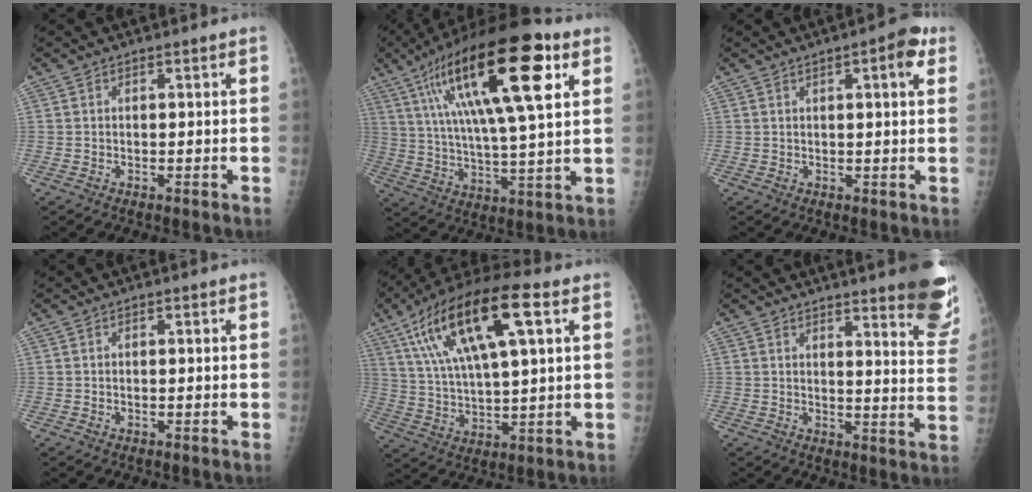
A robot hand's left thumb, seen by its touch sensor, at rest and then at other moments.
{"total": 25.3, "force": [10.3, 6.8, 22.0], "torque": [-0.381, -0.003, 0.167]}
{"total": 5.0, "force": [2.2, 1.3, 4.3], "torque": [-0.049, -0.002, 0.023]}
{"total": 0.0}
{"total": 21.2, "force": [8.6, 6.9, 18.1], "torque": [-0.334, 0.004, 0.151]}
{"total": 14.2, "force": [10.3, 2.2, 9.5], "torque": [-0.086, -0.066, 0.115]}